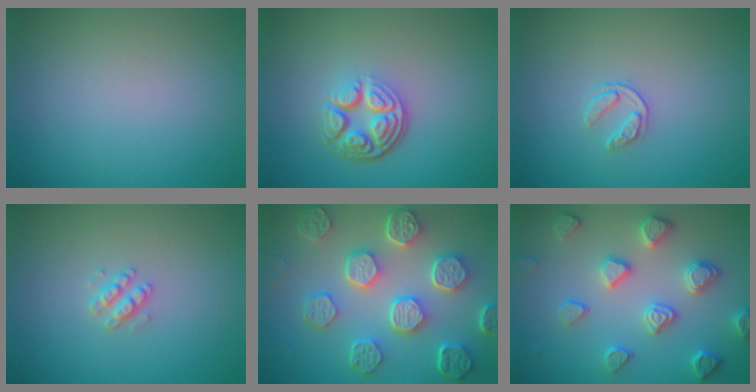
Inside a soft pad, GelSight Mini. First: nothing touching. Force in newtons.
{"total": 4.9, "press": 3.5, "slide": 3.4}
{"total": 1.6, "press": 1.0, "slide": 1.2}
{"total": 1.6, "press": 1.6, "slide": 0.3}
{"total": 8.1, "press": 6.1, "slide": 5.3}
{"total": 4.6, "press": 4.1, "slide": 2.1}